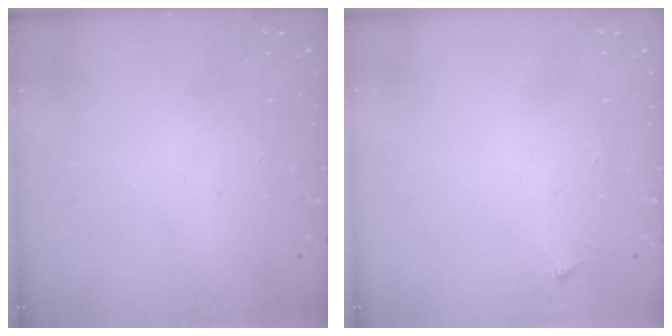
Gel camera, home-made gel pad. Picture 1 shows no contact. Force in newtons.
{"total": 2.5, "press": 2.5, "slide": 0.3}